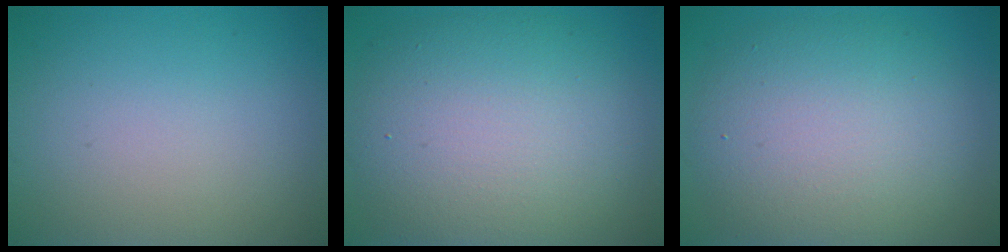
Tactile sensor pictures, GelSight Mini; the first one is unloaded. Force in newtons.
{"total": 10.1, "press": 10.1, "slide": 0.5}
{"total": 8.6, "press": 8.6, "slide": 0.3}